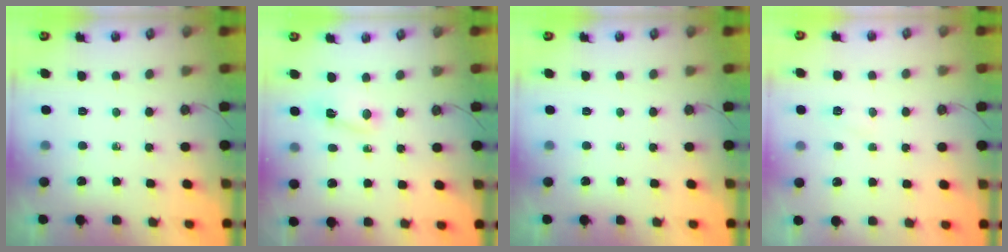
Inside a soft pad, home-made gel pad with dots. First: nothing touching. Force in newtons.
{"total": 2.4, "press": 2.3, "slide": 0.6}
{"total": 0.0}
{"total": 4.6, "press": 4.6, "slide": 0.5}